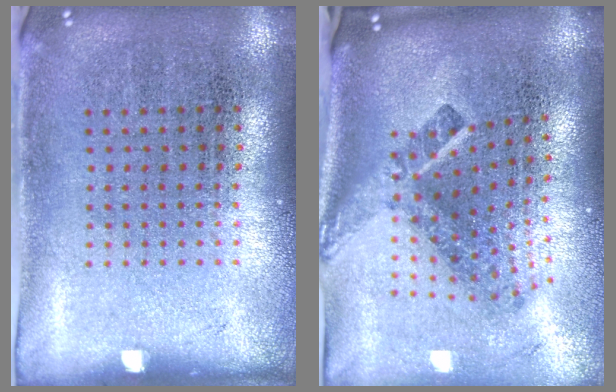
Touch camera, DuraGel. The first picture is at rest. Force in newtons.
{"total": 2.8, "press": 1.7, "slide": 2.2}